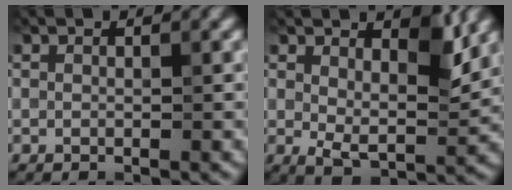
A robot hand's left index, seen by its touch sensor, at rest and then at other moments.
{"total": 5.1, "force": [2.2, 2.4, 3.9], "torque": [-0.057, -0.009, 0.033]}